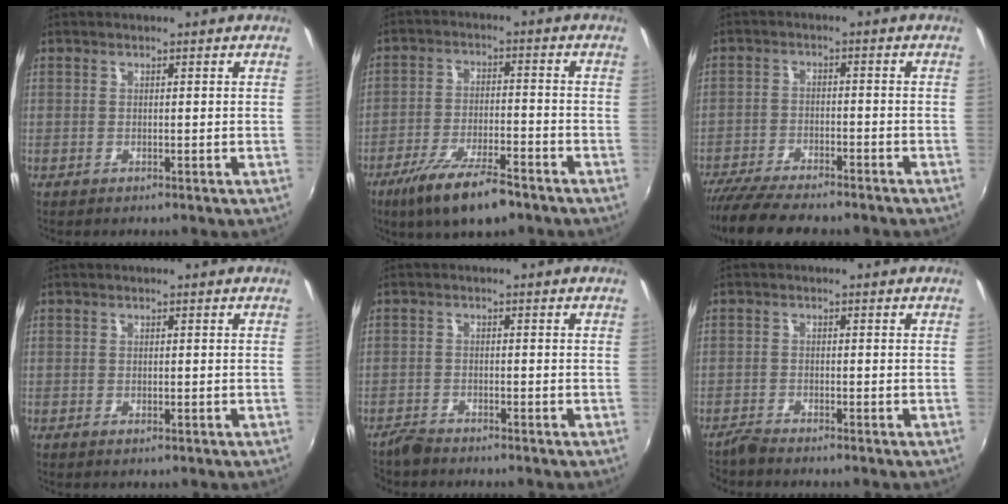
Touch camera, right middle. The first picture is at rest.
{"total": 12.0, "force": [-8.4, 3.1, 7.9], "torque": [-0.170, -0.026, -0.146]}
{"total": 12.2, "force": [-10.6, 2.3, 5.7], "torque": [-0.127, -0.036, -0.174]}
{"total": 0.7, "force": [-0.4, 0.4, 0.5], "torque": [-0.007, -0.004, -0.007]}
{"total": 2.6, "force": [-2.5, 0.6, 0.3], "torque": [-0.016, -0.006, -0.054]}
{"total": 2.1, "force": [-2.1, 0.0, 0.3], "torque": [-0.014, -0.008, -0.046]}